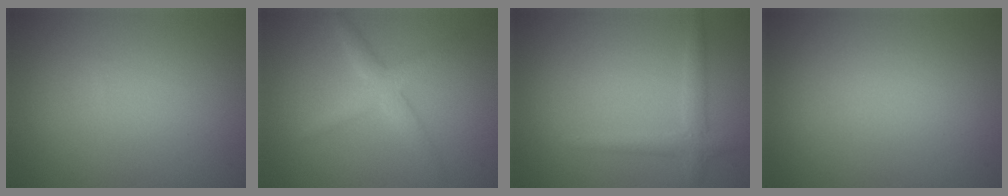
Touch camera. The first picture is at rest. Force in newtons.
{"total": 2.6, "press": 2.6, "slide": 0.2}
{"total": 1.9, "press": 1.9, "slide": 0.1}
{"total": 0.0}